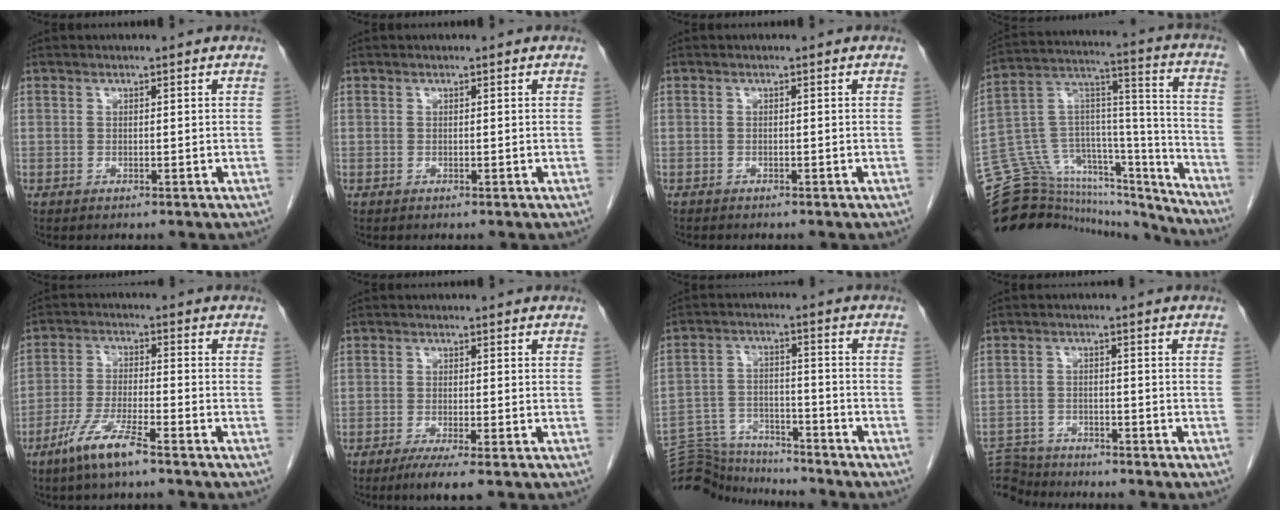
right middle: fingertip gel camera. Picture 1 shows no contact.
{"total": 0.0}
{"total": 1.1, "force": [-1.0, 0.4, 0.3], "torque": [-0.012, -0.001, -0.013]}
{"total": 31.6, "force": [-28.8, 8.9, 9.7], "torque": [-0.155, 0.047, -0.419]}
{"total": 7.1, "force": [-4.9, 0.3, 5.2], "torque": [-0.110, -0.013, -0.095]}
{"total": 4.0, "force": [-2.5, 0.1, 3.0], "torque": [-0.049, -0.013, -0.044]}
{"total": 12.7, "force": [-12.5, 1.8, 1.4], "torque": [-0.029, 0.023, -0.204]}
{"total": 7.8, "force": [-7.6, 1.8, 0.3], "torque": [-0.009, 0.004, -0.131]}